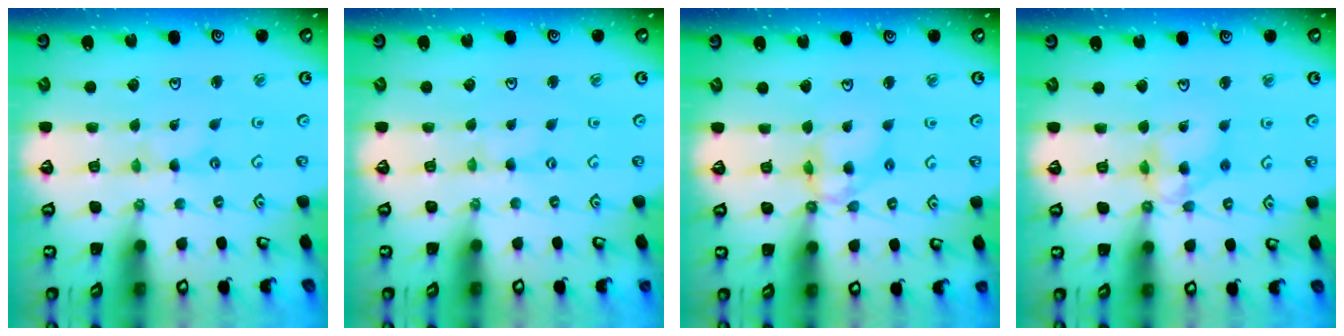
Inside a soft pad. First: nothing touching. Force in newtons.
{"total": 0.0}
{"total": 8.6, "press": 8.5, "slide": 1.0}
{"total": 9.3, "press": 9.3, "slide": 0.9}